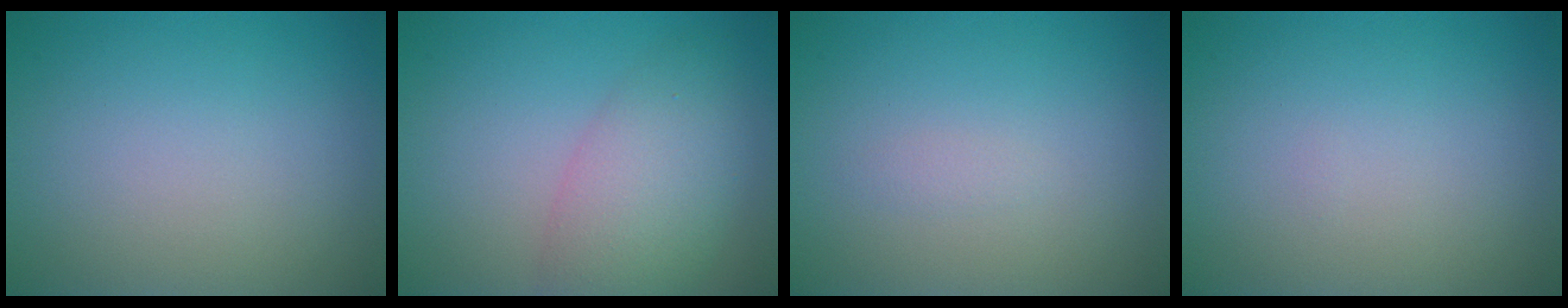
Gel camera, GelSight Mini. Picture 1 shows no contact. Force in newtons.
{"total": 5.0, "press": 5.0, "slide": 0.3}
{"total": 0.6, "press": 0.6, "slide": 0.1}
{"total": 0.0}